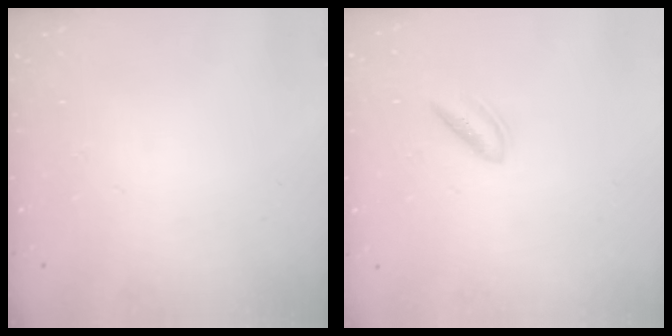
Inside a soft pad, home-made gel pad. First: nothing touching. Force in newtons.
{"total": 3.7, "press": 3.5, "slide": 1.1}